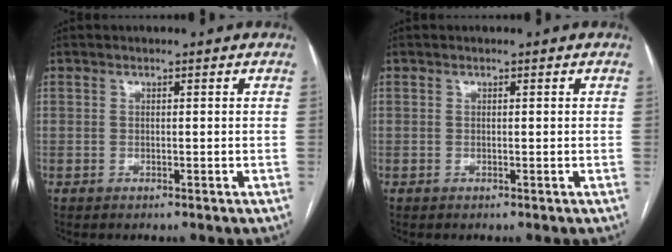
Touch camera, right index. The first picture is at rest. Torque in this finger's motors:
{"motor_torque": [-0.08, -0.03, 0.06, 0.01]}